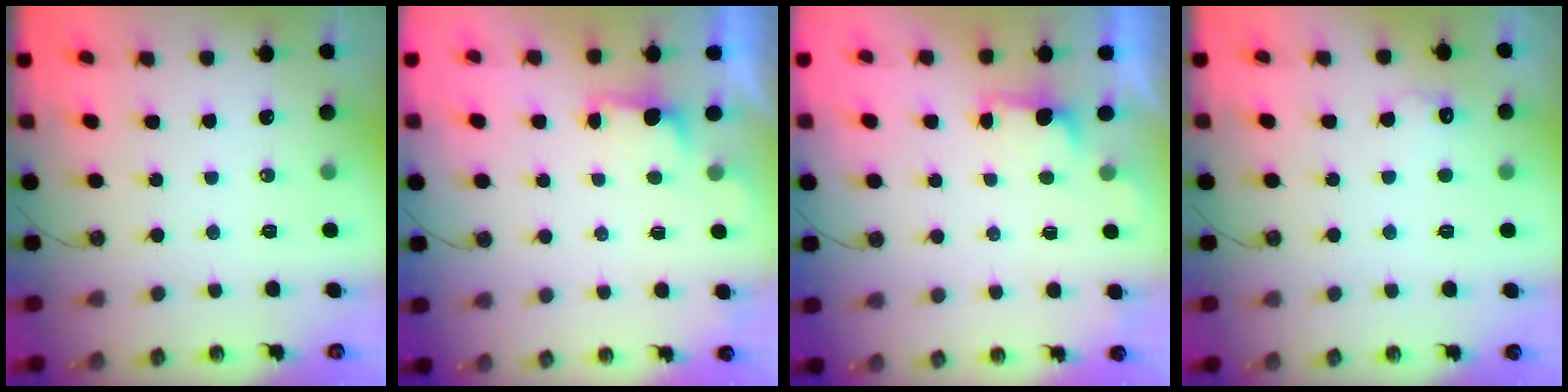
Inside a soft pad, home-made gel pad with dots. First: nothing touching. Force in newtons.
{"total": 1.6, "press": 1.4, "slide": 0.8}
{"total": 1.6, "press": 1.4, "slide": 0.8}
{"total": 5.9, "press": 5.9, "slide": 0.8}